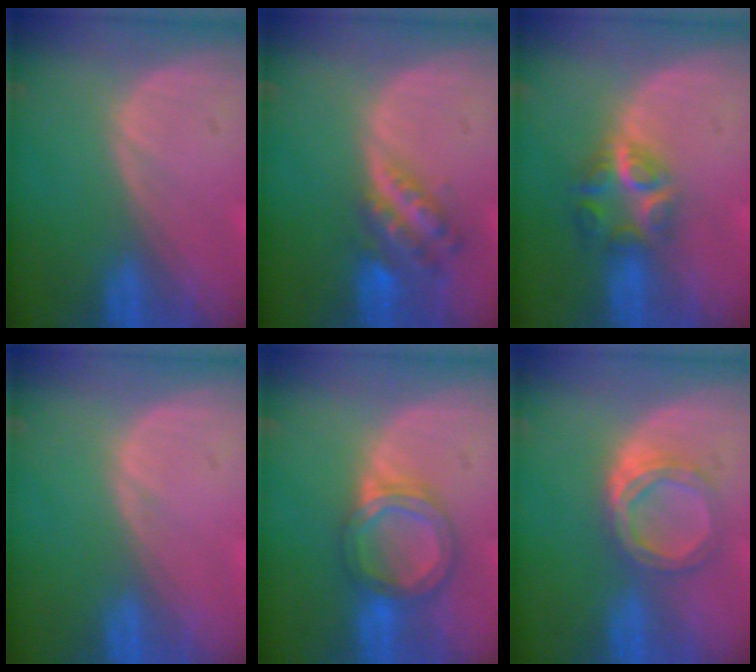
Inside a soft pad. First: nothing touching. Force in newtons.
{"total": 6.0, "press": 5.2, "slide": 2.9}
{"total": 5.9, "press": 5.4, "slide": 2.5}
{"total": 0.5, "press": 0.1, "slide": 0.5}
{"total": 6.2, "press": 5.7, "slide": 2.5}
{"total": 5.3, "press": 4.9, "slide": 2.0}